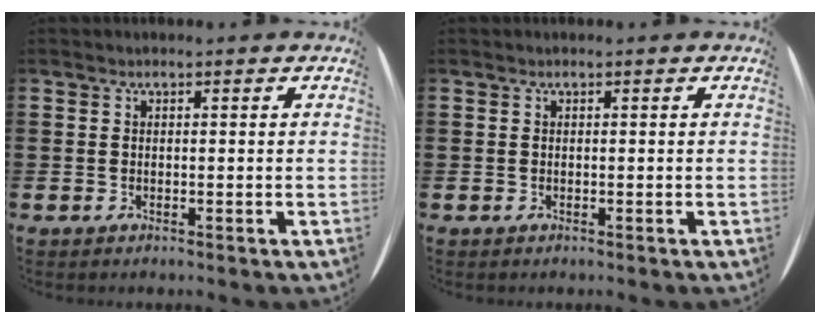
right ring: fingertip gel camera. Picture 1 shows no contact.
{"total": 0.0}